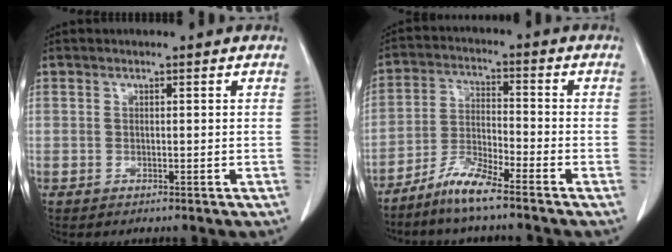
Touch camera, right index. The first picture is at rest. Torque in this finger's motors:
{"motor_torque": [-0.11, -0.56, -0.22, -0.21]}